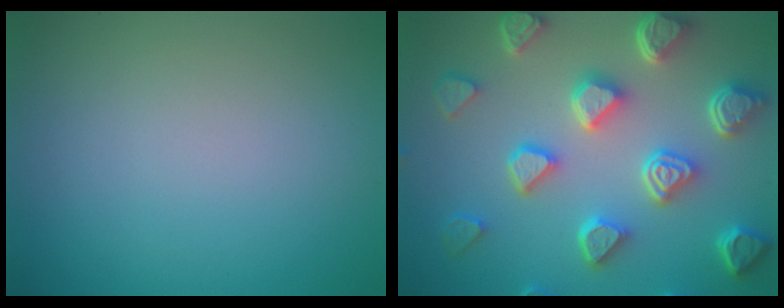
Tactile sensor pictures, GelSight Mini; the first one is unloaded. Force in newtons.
{"total": 7.6, "press": 6.0, "slide": 4.7}